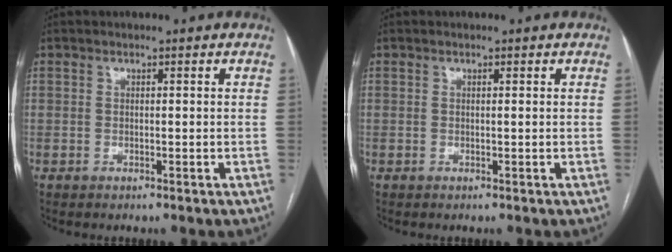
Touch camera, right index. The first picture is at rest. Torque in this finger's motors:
{"motor_torque": [0.11, 0.01, 0.04, 0.01]}